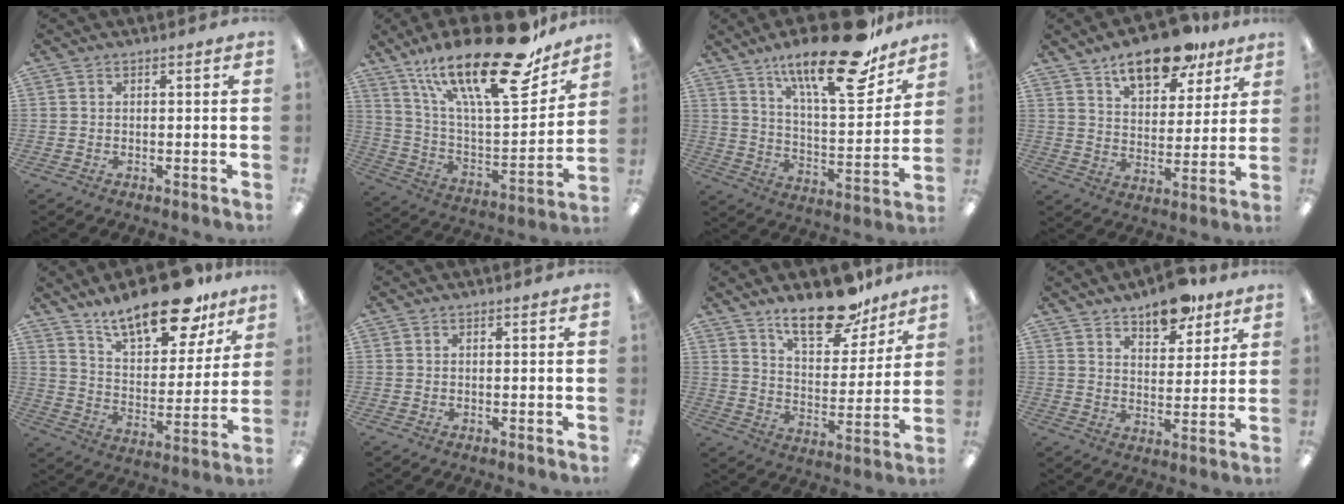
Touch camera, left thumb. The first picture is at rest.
{"total": 28.9, "force": [18.3, 9.1, 20.4], "torque": [-0.331, -0.109, 0.306]}
{"total": 23.6, "force": [16.8, 6.8, 15.1], "torque": [-0.231, -0.104, 0.274]}
{"total": 15.5, "force": [11.2, 6.7, 8.3], "torque": [-0.121, -0.054, 0.193]}
{"total": 19.8, "force": [15.1, 7.4, 10.4], "torque": [-0.164, -0.094, 0.259]}
{"total": 0.0}
{"total": 16.7, "force": [12.7, 6.7, 8.6], "torque": [-0.116, -0.080, 0.218]}
{"total": 9.9, "force": [7.8, 4.3, 4.4], "torque": [-0.043, -0.048, 0.133]}